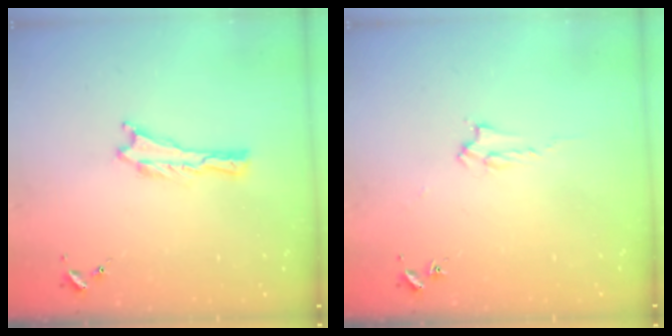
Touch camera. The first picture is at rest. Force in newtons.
{"total": 2.0, "press": 2.0, "slide": 0.2}